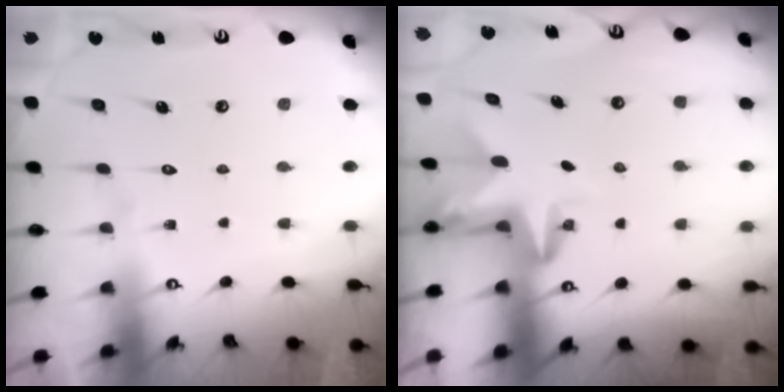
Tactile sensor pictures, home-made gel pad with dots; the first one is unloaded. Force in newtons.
{"total": 3.5, "press": 3.5, "slide": 0.2}